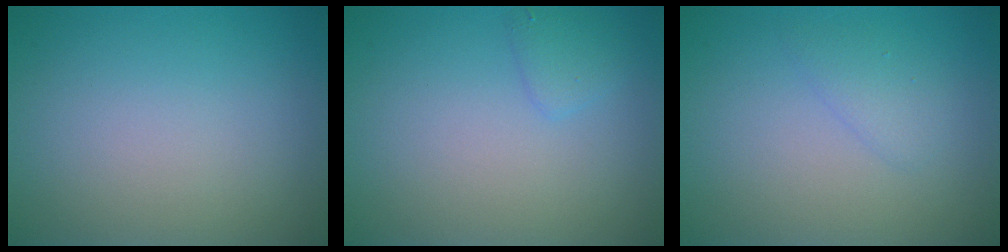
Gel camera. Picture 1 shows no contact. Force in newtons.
{"total": 1.2, "press": 1.2, "slide": 0.1}
{"total": 1.4, "press": 1.4, "slide": 0.1}